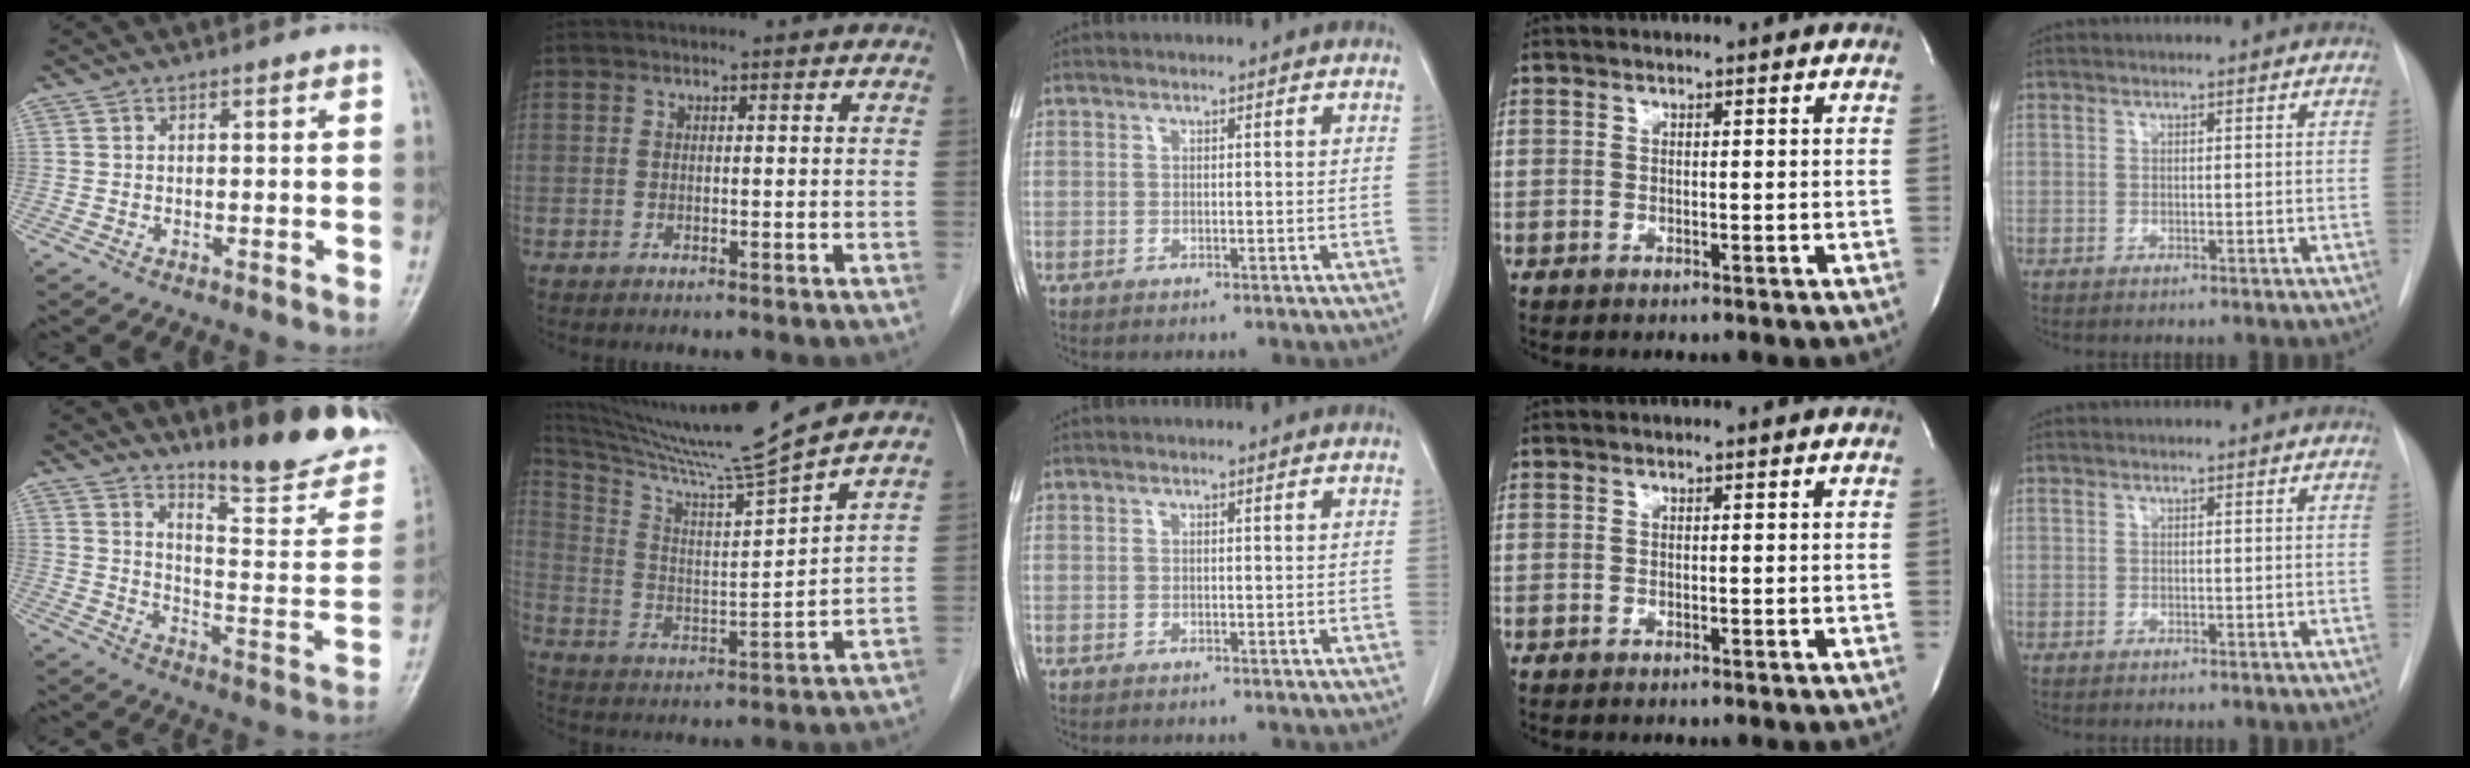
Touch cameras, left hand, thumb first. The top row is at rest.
{"thumb": {"total": 18.2, "force": [15.0, 2.7, 9.9], "torque": [-0.114, -0.119, 0.215]}, "index": {"total": 15.8, "force": [14.0, -3.3, 6.5], "torque": [-0.127, -0.032, 0.242]}}